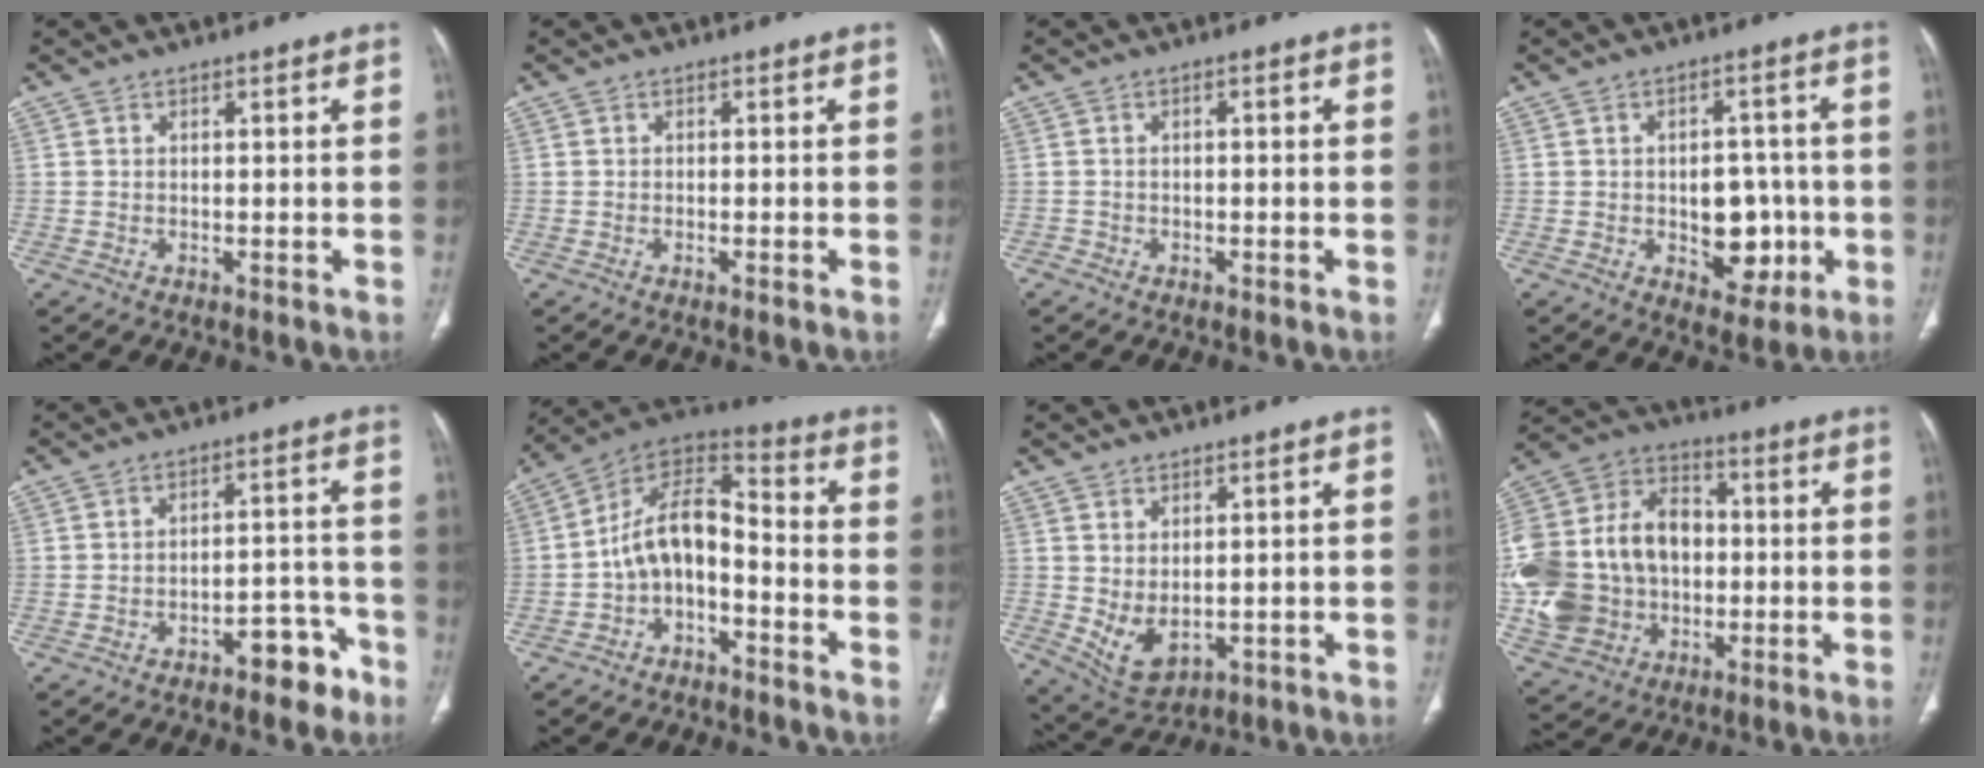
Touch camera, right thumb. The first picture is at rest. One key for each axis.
{"total": 1.0, "fx": -0.4, "fy": 0.1, "fz": 0.9, "tx": -0.018, "ty": -0.002, "tz": -0.006}
{"total": 1.1, "fx": -0.7, "fy": 0.8, "fz": 0.2, "tx": 0.002, "ty": 0.008, "tz": -0.015}
{"total": 9.7, "fx": -1.8, "fy": 6.5, "fz": 7.0, "tx": -0.053, "ty": 0.014, "tz": -0.013}
{"total": 7.2, "fx": -4.6, "fy": 3.5, "fz": 4.1, "tx": -0.037, "ty": 0.054, "tz": -0.058}
{"total": 11.5, "fx": -4.0, "fy": 6.8, "fz": 8.4, "tx": -0.136, "ty": 0.087, "tz": -0.080}
{"total": 6.4, "fx": 0.0, "fy": 3.9, "fz": 5.1, "tx": -0.087, "ty": -0.009, "tz": 0.025}
{"total": 24.2, "fx": -1.6, "fy": 18.8, "fz": 15.1, "tx": -0.303, "ty": 0.031, "tz": -0.013}